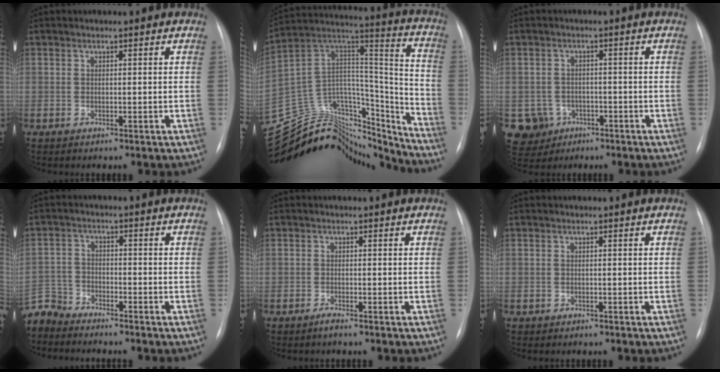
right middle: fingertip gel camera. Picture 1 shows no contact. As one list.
[{"total": 28.7, "force": [-26.2, 8.9, 7.4], "torque": [-0.150, 0.054, -0.402]}, {"total": 5.4, "force": [-2.3, 4.9, 0.4], "torque": [-0.010, 0.007, -0.030]}, {"total": 5.4, "force": [-5.3, 1.0, -0.4], "torque": [0.009, -0.006, -0.110]}, {"total": 0.8, "force": [-0.6, -0.2, 0.5], "torque": [-0.012, -0.002, -0.011]}, {"total": 0.0}]